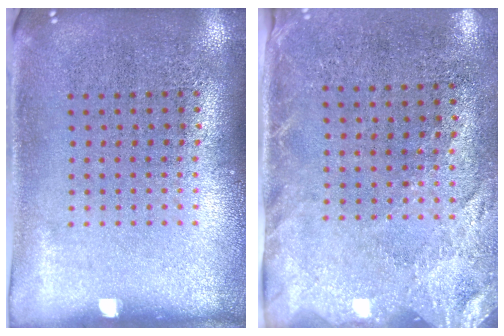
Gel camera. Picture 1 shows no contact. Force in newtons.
{"total": 2.6, "press": 2.1, "slide": 1.6}